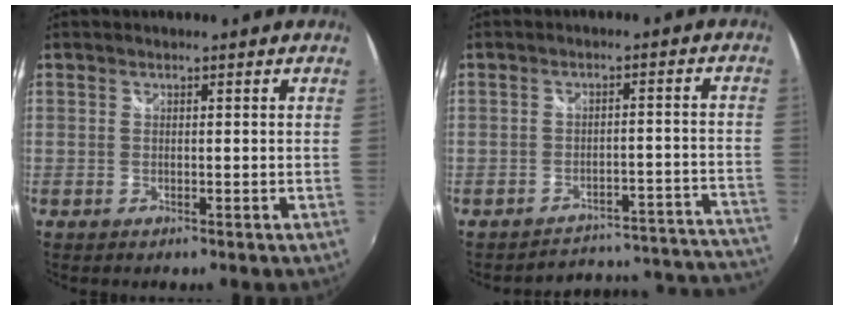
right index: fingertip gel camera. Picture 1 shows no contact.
{"total": 19.3, "force": [-18.1, 4.9, 4.4], "torque": [-0.038, 0.024, -0.216]}